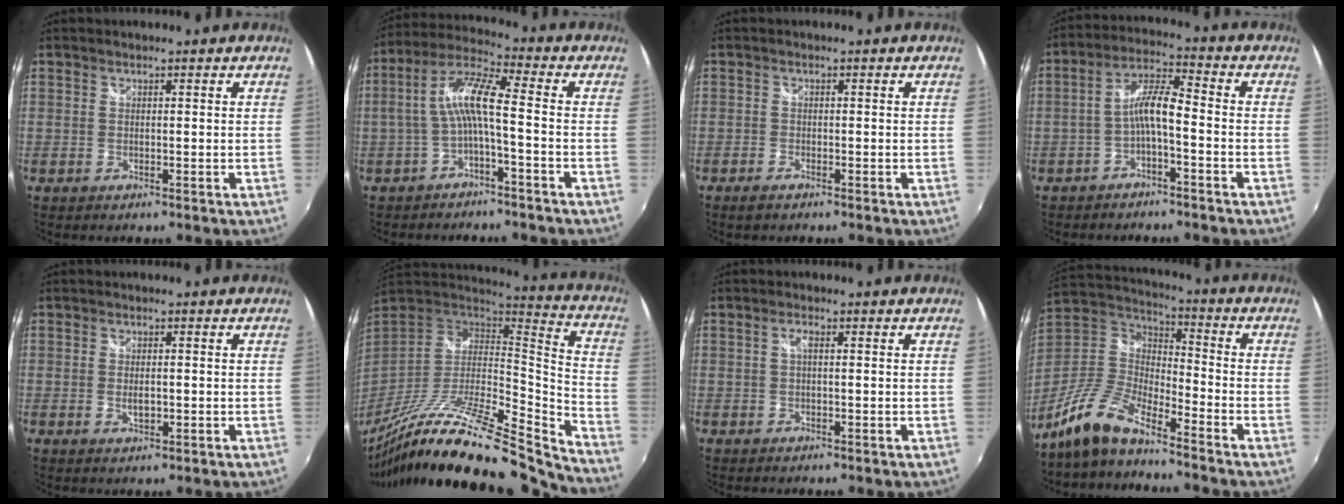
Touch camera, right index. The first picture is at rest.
{"total": 8.3, "force": [-1.9, 1.0, 8.0], "torque": [-0.180, 0.018, -0.033]}
{"total": 1.7, "force": [-1.3, 0.7, 0.7], "torque": [-0.021, -0.004, -0.028]}
{"total": 6.4, "force": [-2.6, 1.3, 5.7], "torque": [-0.125, 0.017, -0.047]}
{"total": 2.5, "force": [-0.4, 1.3, 2.1], "torque": [-0.034, -0.002, -0.006]}
{"total": 27.2, "force": [-22.5, 3.5, 14.8], "torque": [-0.230, -0.048, -0.374]}
{"total": 1.3, "force": [0.1, 0.3, 1.3], "torque": [-0.024, 0.004, -0.001]}
{"total": 12.2, "force": [-9.6, 3.2, 6.7], "torque": [-0.155, 0.005, -0.196]}